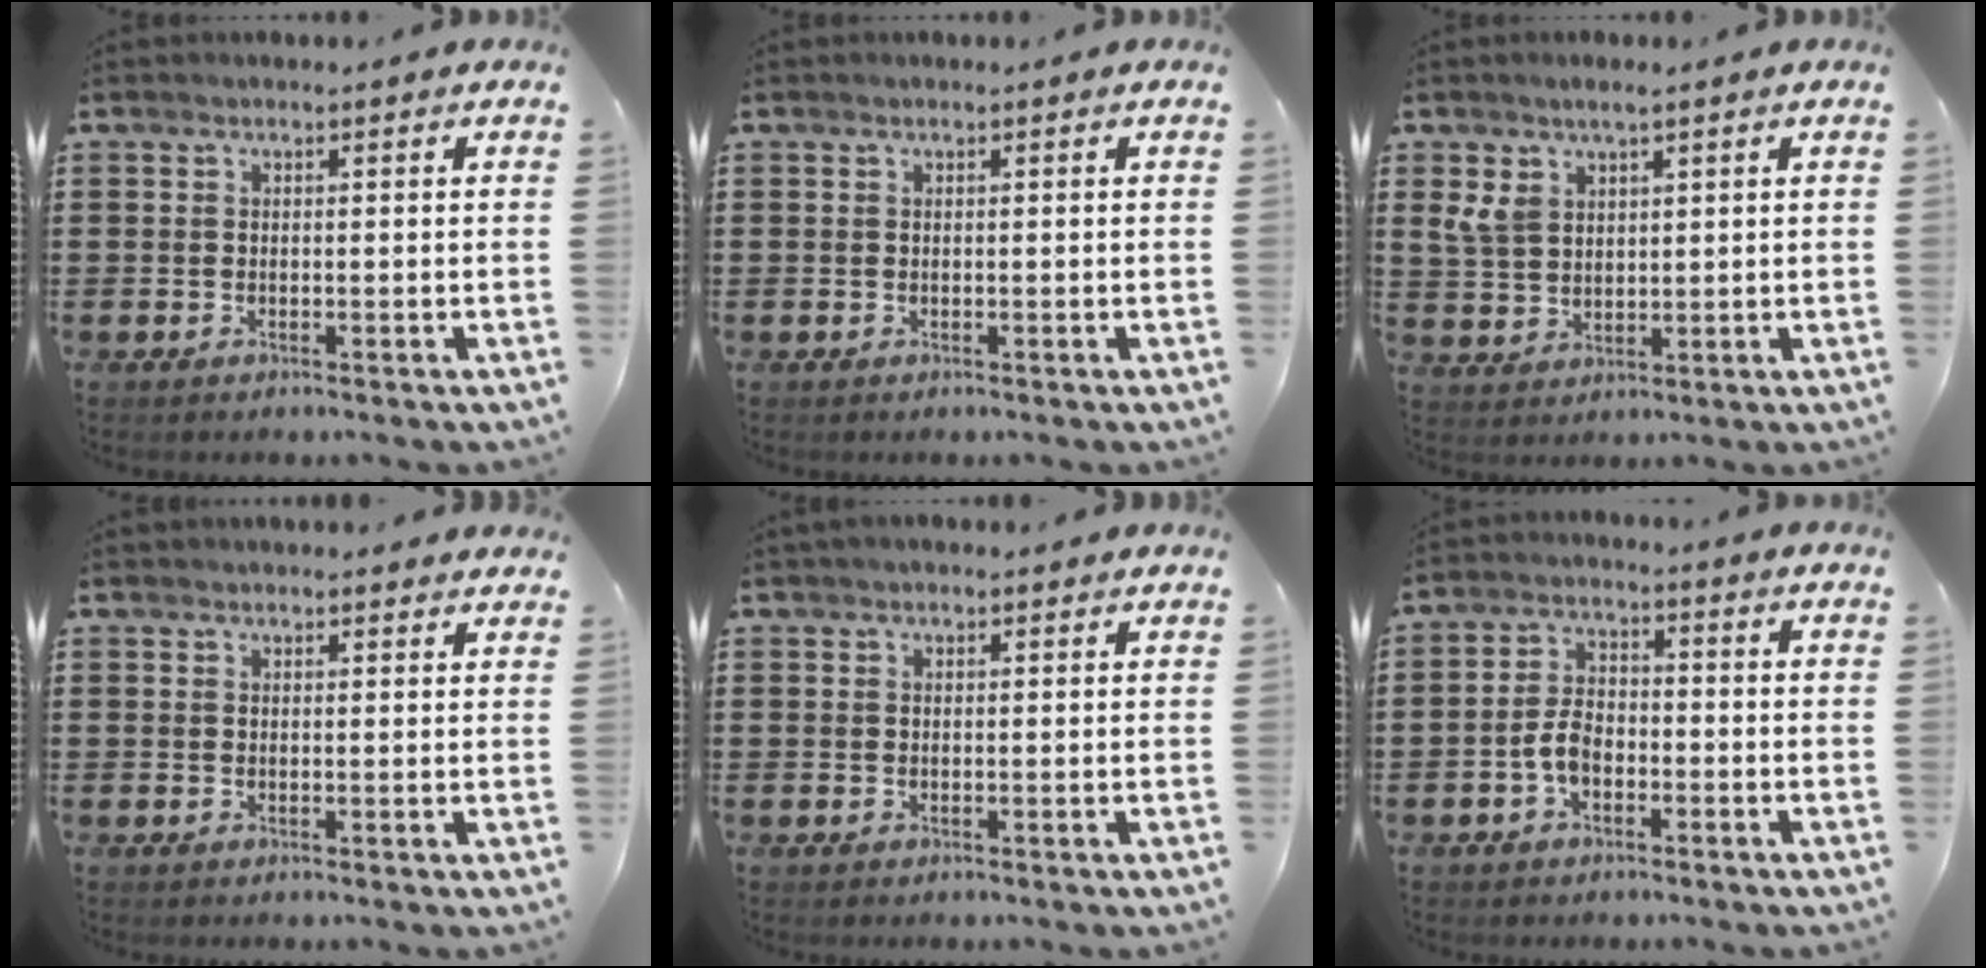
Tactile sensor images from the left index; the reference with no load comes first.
{"total": 0.0}
{"total": 4.1, "force": [2.3, 2.6, 2.3], "torque": [-0.054, 0.009, 0.041]}
{"total": 1.5, "force": [1.5, 0.2, 0.2], "torque": [-0.007, 0.003, 0.029]}
{"total": 1.0, "force": [0.8, 0.3, 0.3], "torque": [-0.008, 0.003, 0.016]}
{"total": 4.4, "force": [-1.7, 2.6, 3.2], "torque": [-0.085, -0.002, -0.040]}